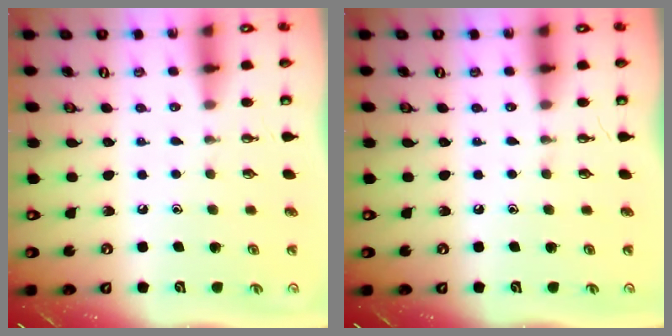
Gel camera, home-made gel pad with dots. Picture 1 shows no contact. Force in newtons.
{"total": 0.0}